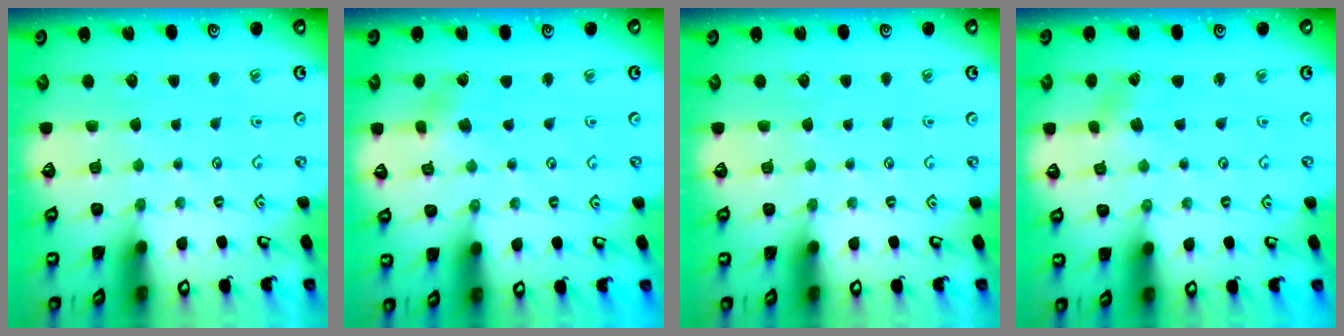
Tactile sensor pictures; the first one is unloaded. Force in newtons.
{"total": 2.3, "press": 2.3, "slide": 0.5}
{"total": 0.0}
{"total": 2.6, "press": 2.6, "slide": 0.2}